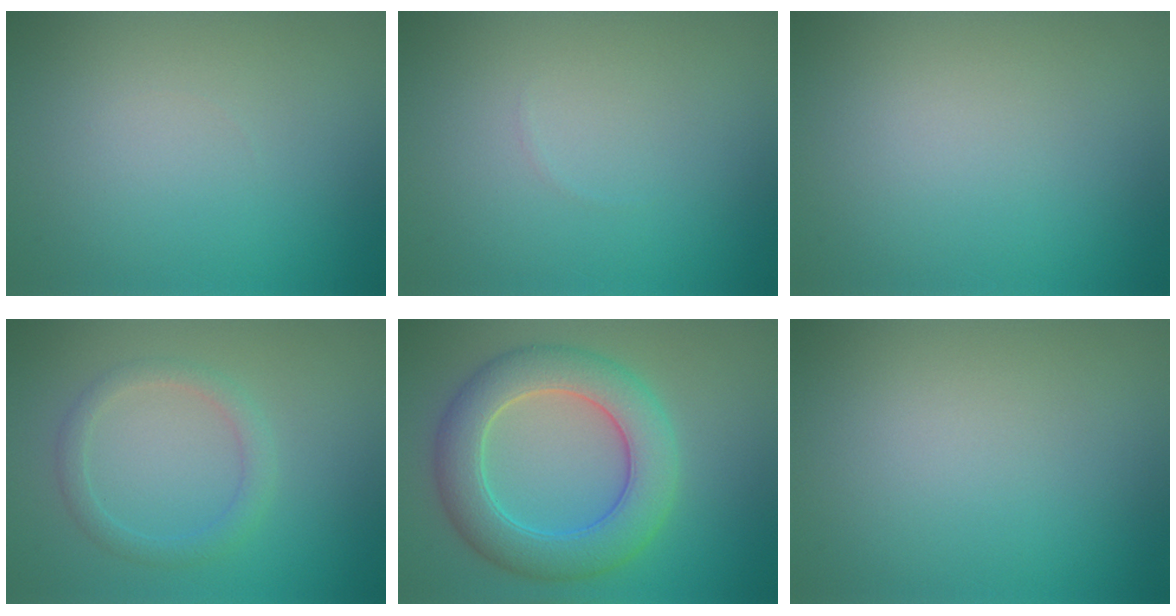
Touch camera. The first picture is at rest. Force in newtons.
{"total": 0.0}
{"total": 0.0}
{"total": 2.0, "press": 2.0, "slide": 0.1}
{"total": 7.3, "press": 7.3, "slide": 0.2}
{"total": 0.0}